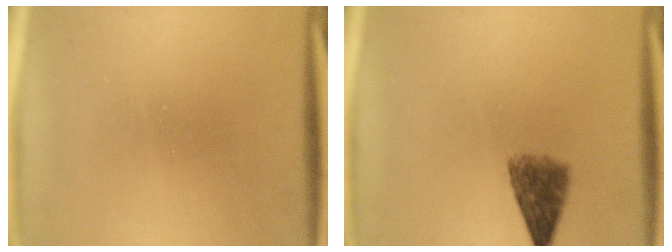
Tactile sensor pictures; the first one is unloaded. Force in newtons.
{"total": 5.1}